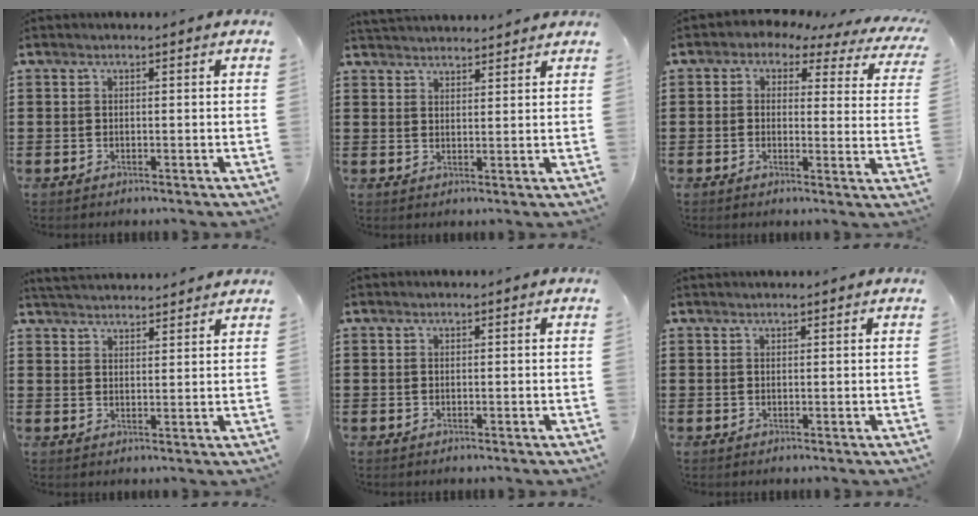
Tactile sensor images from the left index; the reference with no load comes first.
{"total": 2.7, "force": [2.7, 0.1, -0.2], "torque": [-0.004, -0.005, 0.052]}
{"total": 2.3, "force": [1.3, 1.5, 1.1], "torque": [-0.036, -0.014, 0.015]}
{"total": 3.1, "force": [3.1, 0.0, 0.0], "torque": [-0.010, -0.009, 0.058]}
{"total": 0.0}
{"total": 0.6, "force": [0.5, 0.0, 0.2], "torque": [-0.005, -0.001, 0.011]}